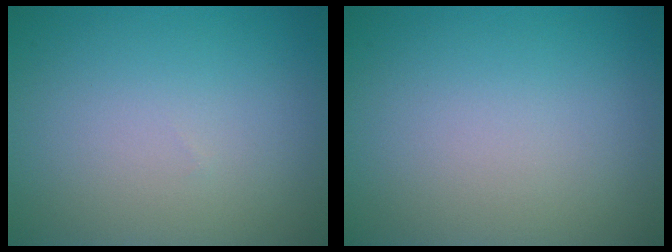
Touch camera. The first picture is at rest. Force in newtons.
{"total": 0.0}